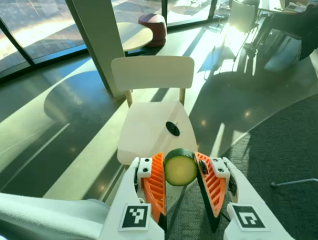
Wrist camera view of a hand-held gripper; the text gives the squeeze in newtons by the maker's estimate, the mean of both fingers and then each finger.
{"total": 10.1, "left": 10.3, "right": 9.8}